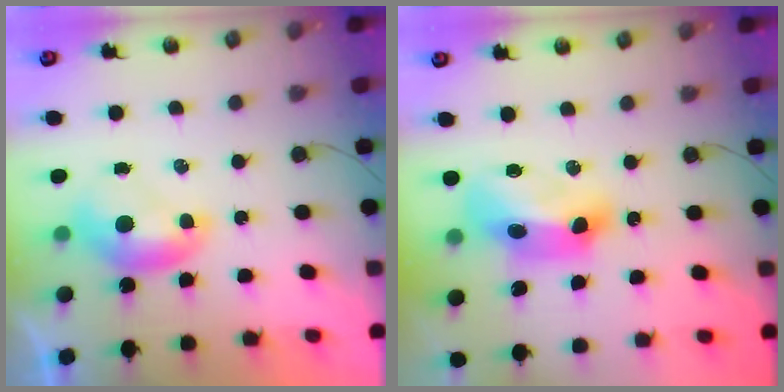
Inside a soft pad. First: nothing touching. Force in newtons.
{"total": 8.9, "press": 8.8, "slide": 1.3}